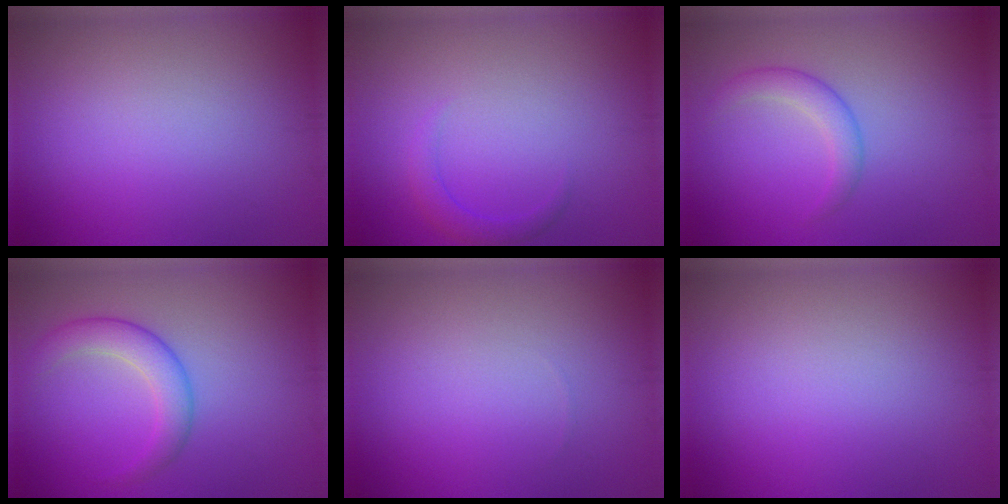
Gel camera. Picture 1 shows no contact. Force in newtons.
{"total": 1.5, "press": 1.5, "slide": 0.1}
{"total": 2.3, "press": 2.3, "slide": 0.0}
{"total": 3.4, "press": 3.4, "slide": 0.1}
{"total": 0.0}
{"total": 0.0}